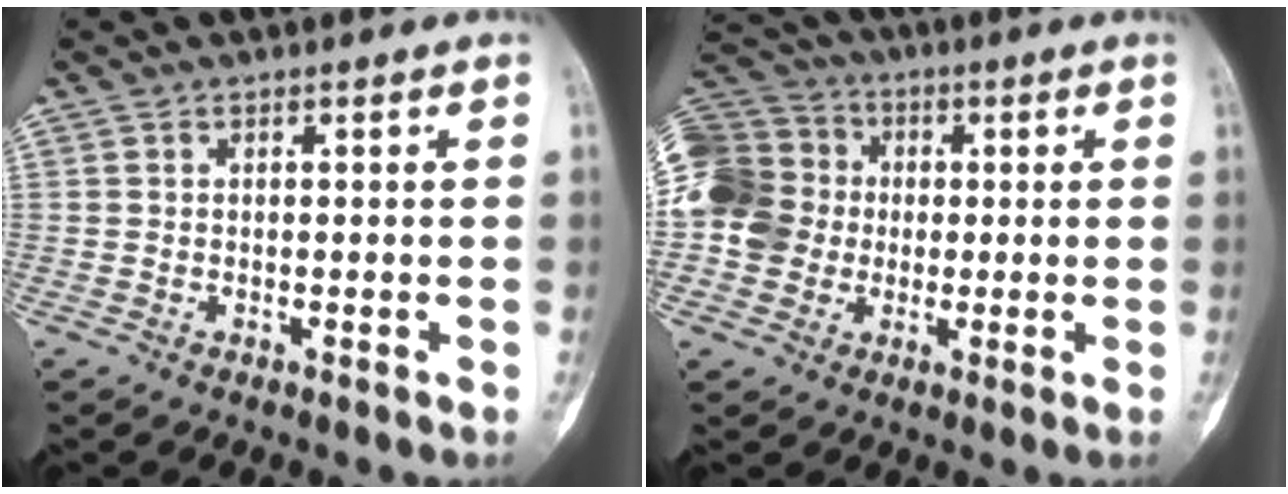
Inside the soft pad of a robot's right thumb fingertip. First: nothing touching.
{"total": 15.7, "force": [-0.6, 14.5, 6.0], "torque": [-0.123, 0.041, -0.011]}